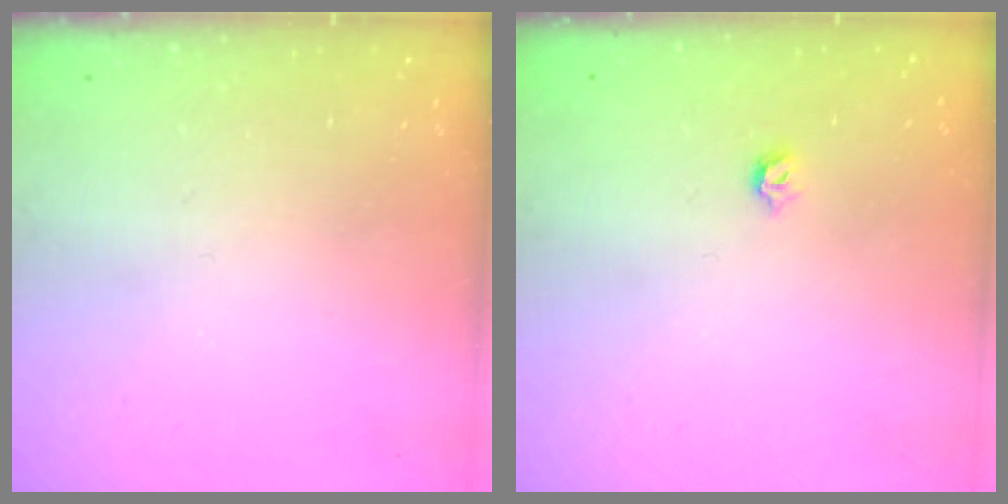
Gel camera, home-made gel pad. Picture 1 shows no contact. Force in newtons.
{"total": 3.1, "press": 3.0, "slide": 0.8}